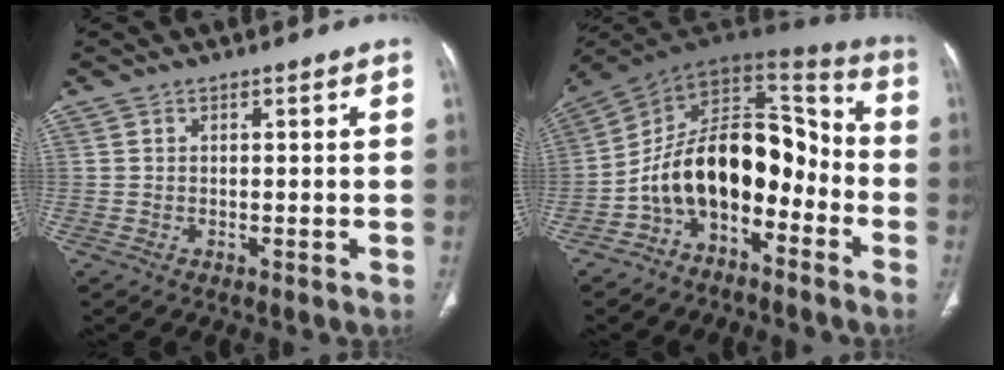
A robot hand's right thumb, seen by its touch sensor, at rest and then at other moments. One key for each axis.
{"total": 17.9, "fx": -6.3, "fy": 10.6, "fz": 13.0, "tx": -0.186, "ty": 0.108, "tz": -0.116}